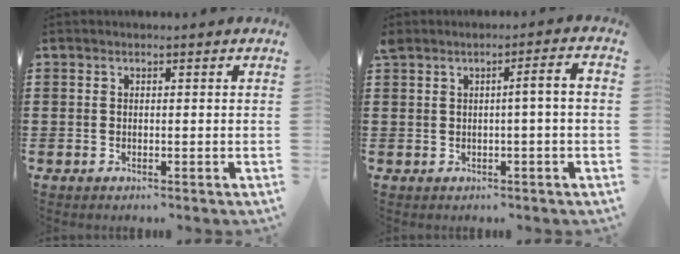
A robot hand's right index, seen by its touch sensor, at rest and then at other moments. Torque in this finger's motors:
{"motor_torque": [0.02, 0.59, 0.33, 0.05]}